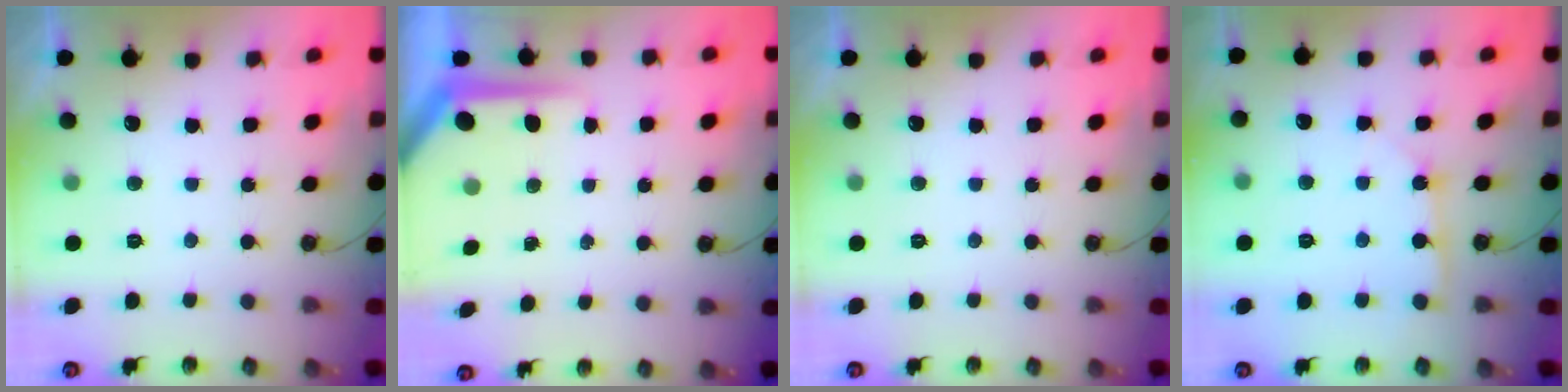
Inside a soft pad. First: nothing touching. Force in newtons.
{"total": 5.6, "press": 5.6, "slide": 0.4}
{"total": 0.0}
{"total": 3.2, "press": 3.2, "slide": 0.2}